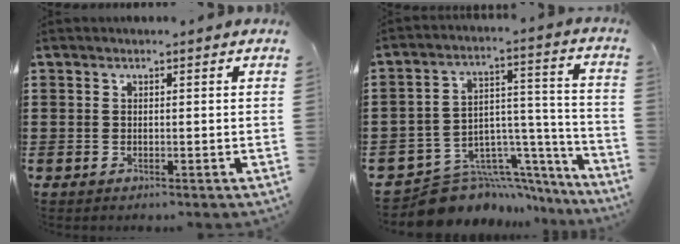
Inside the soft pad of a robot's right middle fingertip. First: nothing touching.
{"total": 9.8, "force": [-8.1, 5.2, 1.9], "torque": [-0.025, 0.024, -0.139]}